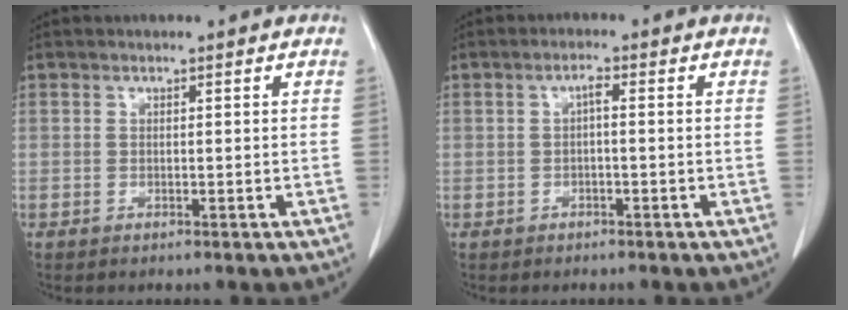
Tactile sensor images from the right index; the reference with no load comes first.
{"total": 1.7, "force": [0.1, 0.4, 1.6], "torque": [-0.026, 0.006, 0.003]}